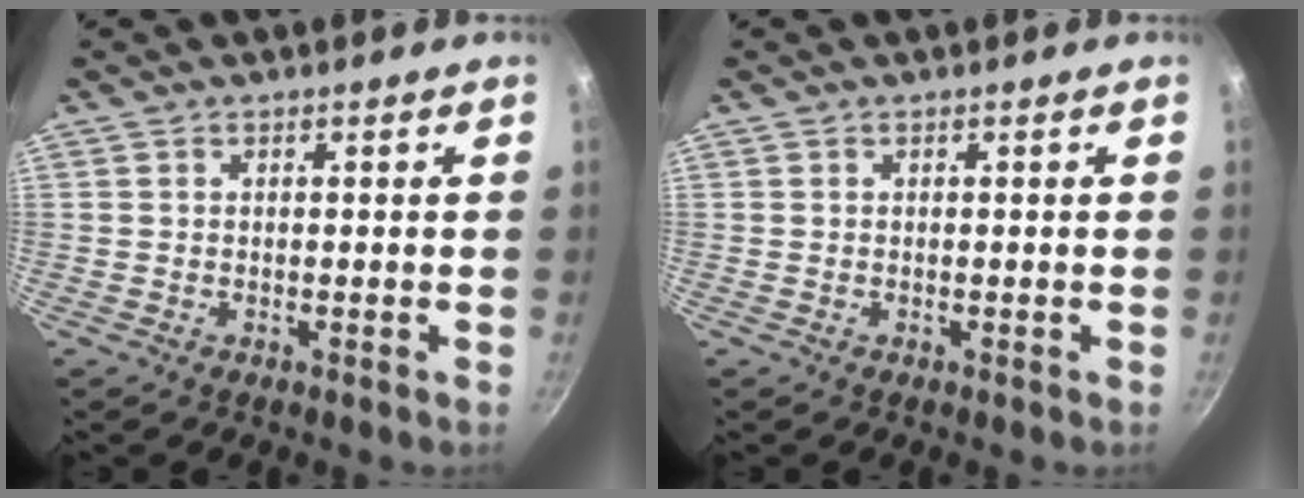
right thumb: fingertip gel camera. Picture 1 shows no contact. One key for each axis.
{"total": 0.0}